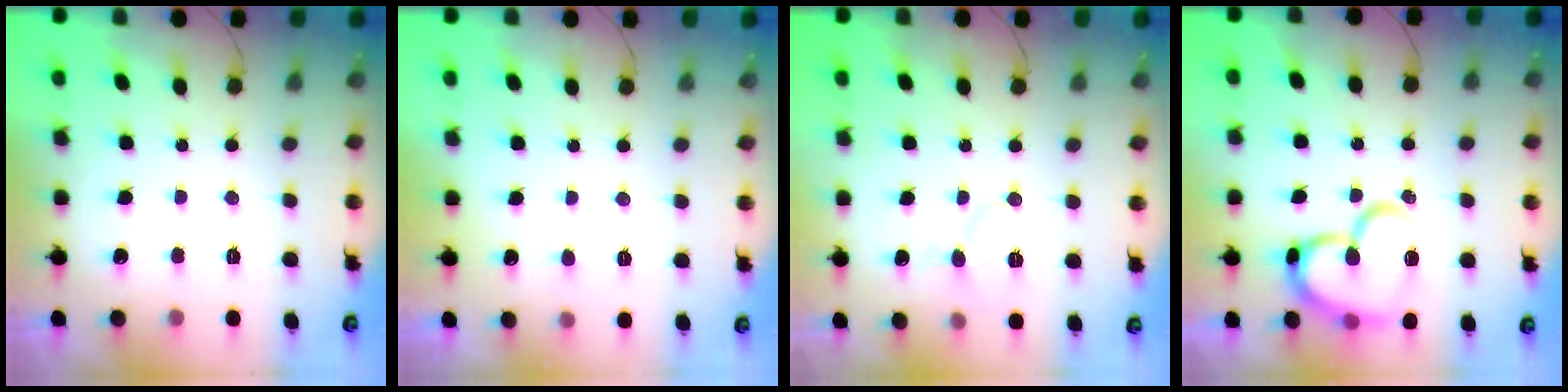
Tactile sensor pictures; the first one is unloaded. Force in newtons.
{"total": 3.7, "press": 3.7, "slide": 0.4}
{"total": 7.6, "press": 7.5, "slide": 0.8}
{"total": 17.7, "press": 17.6, "slide": 2.0}